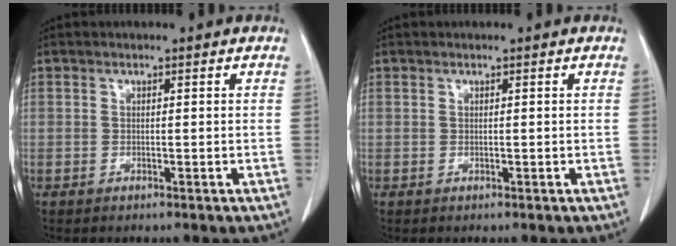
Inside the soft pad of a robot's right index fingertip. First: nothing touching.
{"total": 0.0}